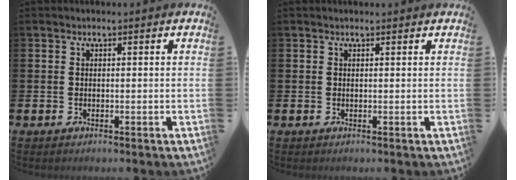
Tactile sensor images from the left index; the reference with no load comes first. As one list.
[{"total": 0.0}]